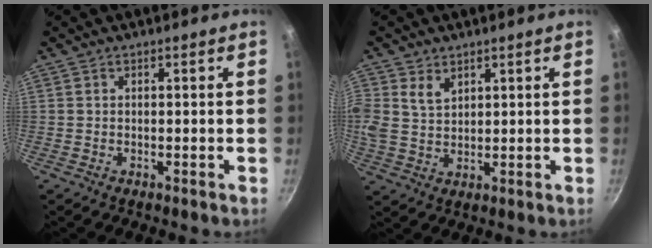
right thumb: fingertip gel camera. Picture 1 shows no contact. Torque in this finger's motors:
{"motor_torque": [0.00, 0.27, 0.26, 0.30, 0.08]}